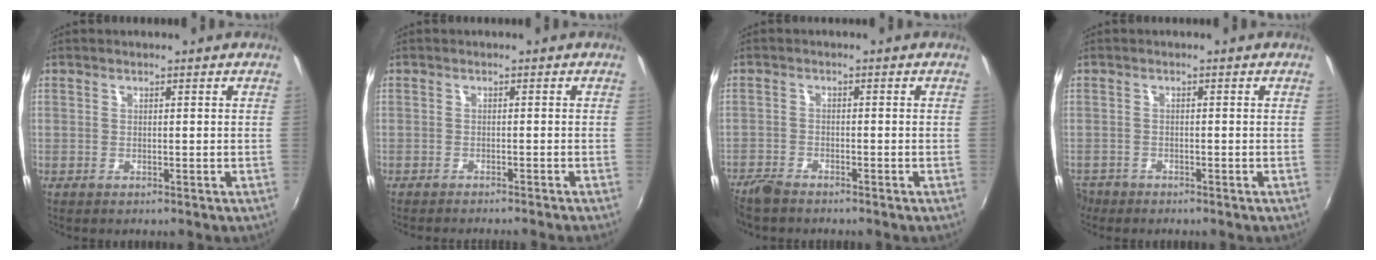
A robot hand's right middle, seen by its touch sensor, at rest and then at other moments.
{"total": 3.2, "force": [-2.9, -0.3, 1.2], "torque": [-0.036, -0.007, -0.046]}
{"total": 3.8, "force": [-3.5, 1.0, 1.2], "torque": [-0.041, -0.012, -0.072]}
{"total": 3.7, "force": [-2.7, 2.4, 0.8], "torque": [-0.030, -0.007, -0.053]}